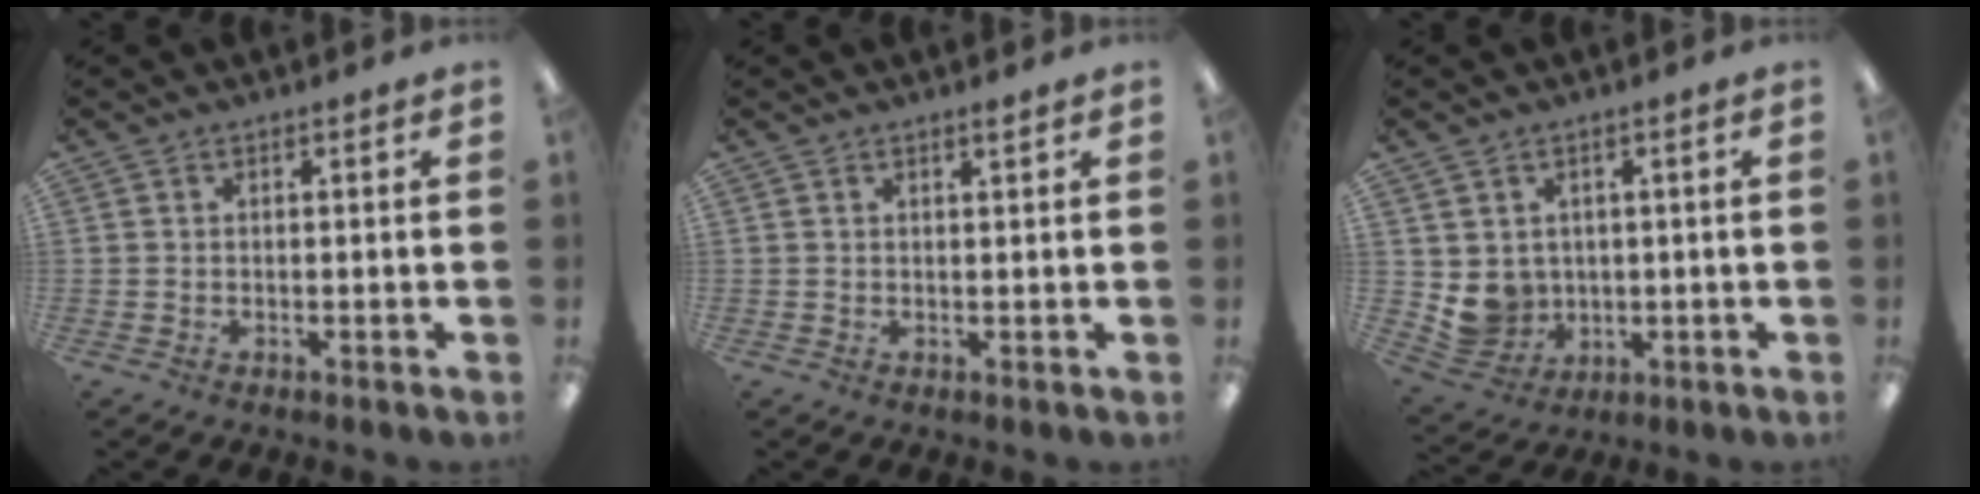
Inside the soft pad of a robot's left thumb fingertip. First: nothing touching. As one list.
[{"total": 1.3, "force": [1.1, 0.0, 0.5], "torque": [-0.011, -0.001, 0.020]}, {"total": 6.3, "force": [1.6, 6.0, 1.1], "torque": [-0.047, -0.014, 0.040]}]